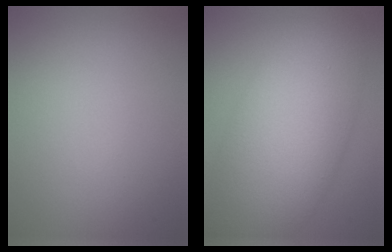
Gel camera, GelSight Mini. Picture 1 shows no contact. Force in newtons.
{"total": 10.7, "press": 10.7, "slide": 0.5}